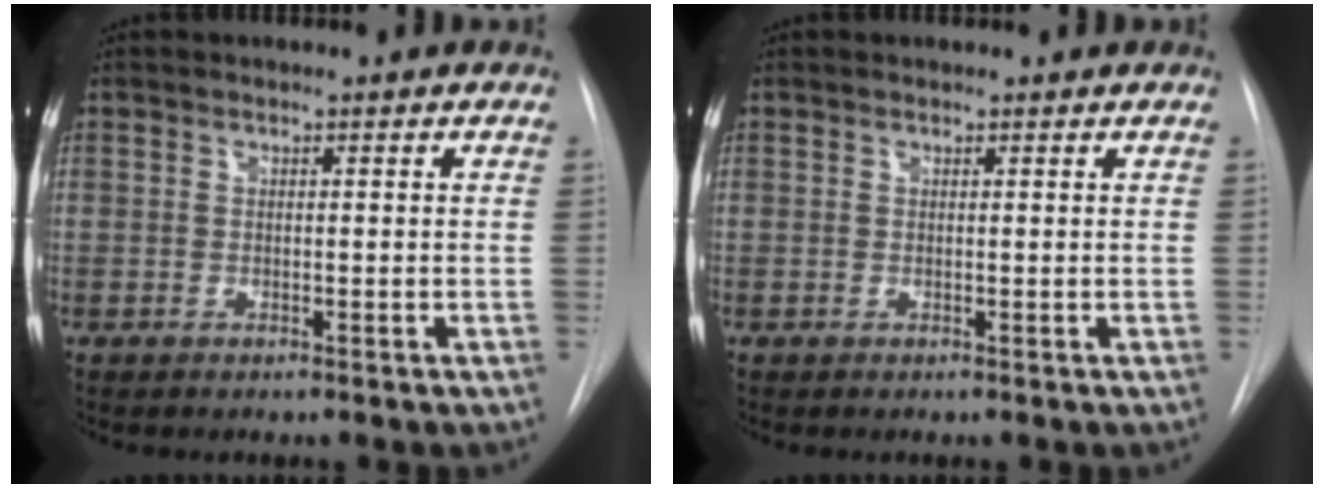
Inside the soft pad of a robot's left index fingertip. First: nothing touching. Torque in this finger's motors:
{"motor_torque": [0.08, -0.18, -0.03, -0.01]}